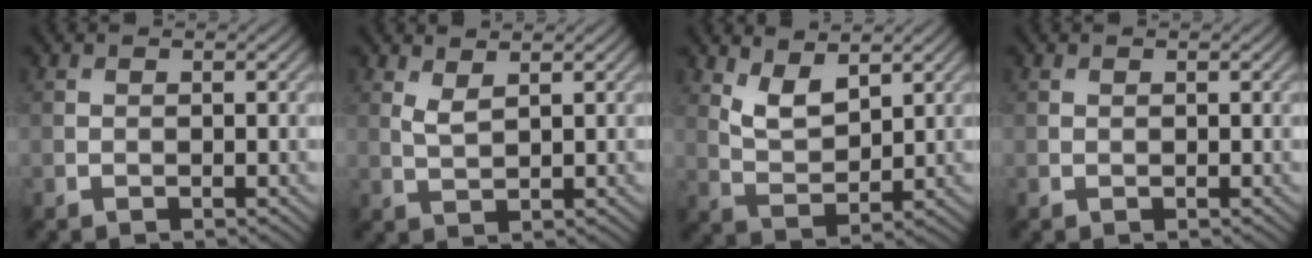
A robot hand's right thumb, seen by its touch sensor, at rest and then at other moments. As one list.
[{"total": 2.0, "force": [1.3, 0.5, 1.4], "torque": [-0.037, -0.004, 0.030]}, {"total": 4.9, "force": [3.1, 2.1, 3.1], "torque": [-0.073, -0.012, 0.064]}, {"total": 0.0}]